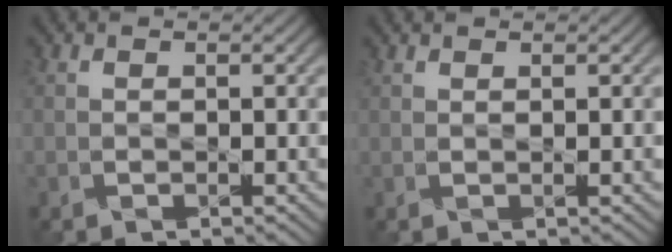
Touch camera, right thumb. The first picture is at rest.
{"total": 1.0, "force": [0.7, -0.4, 0.5], "torque": [-0.012, 0.005, 0.015]}